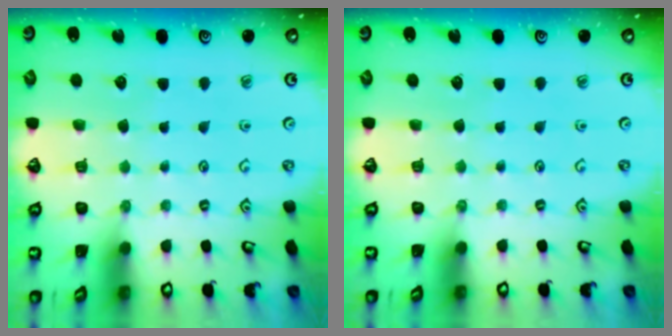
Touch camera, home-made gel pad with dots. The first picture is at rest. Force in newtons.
{"total": 0.0}